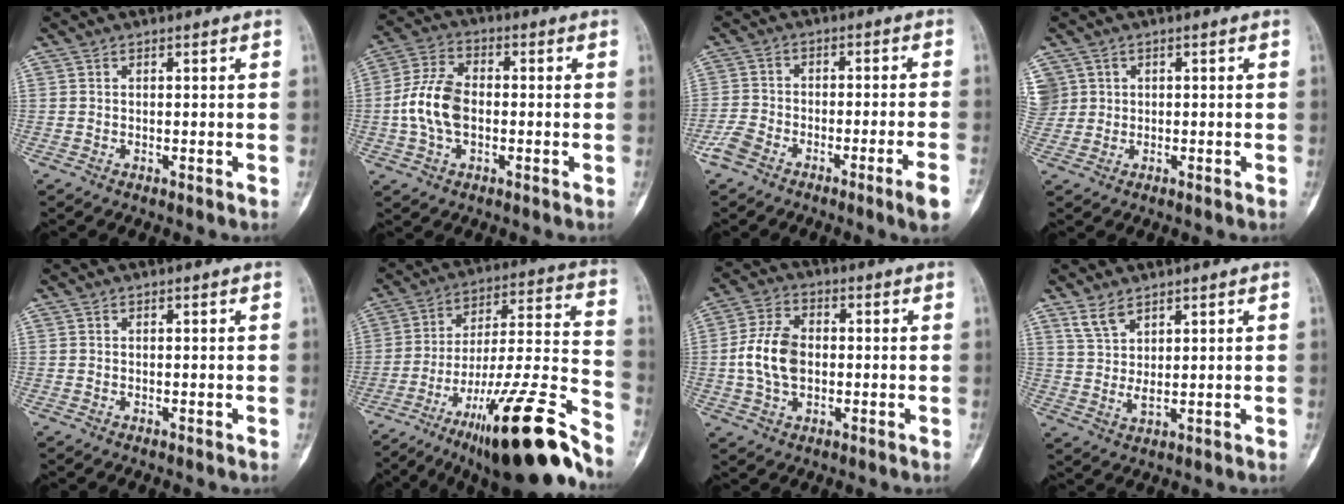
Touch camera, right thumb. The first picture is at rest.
{"total": 10.1, "force": [-1.1, 6.3, 7.8], "torque": [-0.157, 0.023, -0.026]}
{"total": 8.7, "force": [-5.4, 1.6, 6.6], "torque": [-0.111, 0.025, -0.097]}
{"total": 5.0, "force": [1.2, 4.8, 0.8], "torque": [-0.004, 0.018, 0.029]}
{"total": 0.0}
{"total": 27.7, "force": [-18.3, 4.5, 20.3], "torque": [-0.261, 0.086, -0.292]}
{"total": 9.7, "force": [-0.4, 6.4, 7.2], "torque": [-0.134, 0.014, -0.011]}
{"total": 4.7, "force": [3.3, 1.9, 2.7], "torque": [-0.053, -0.020, 0.074]}